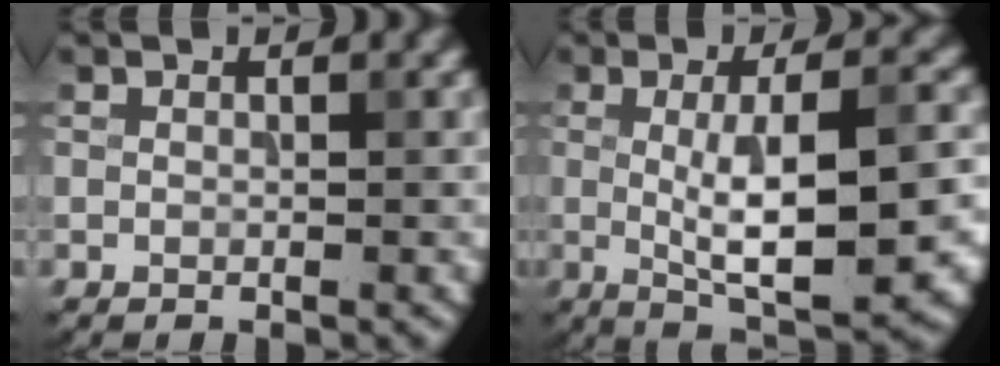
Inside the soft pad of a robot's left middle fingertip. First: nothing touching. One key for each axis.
{"total": 9.3, "fx": -0.5, "fy": 2.5, "fz": 9.0, "tx": -0.130, "ty": -0.005, "tz": -0.004}